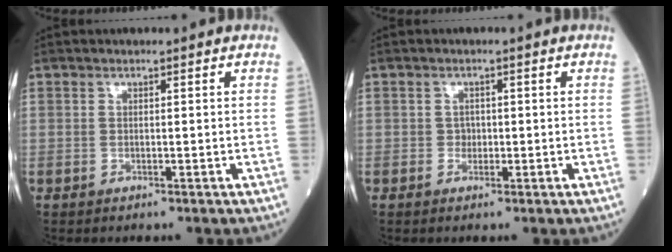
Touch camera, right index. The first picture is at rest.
{"total": 1.0, "force": [-0.2, 0.9, 0.4], "torque": [-0.001, 0.004, -0.004]}